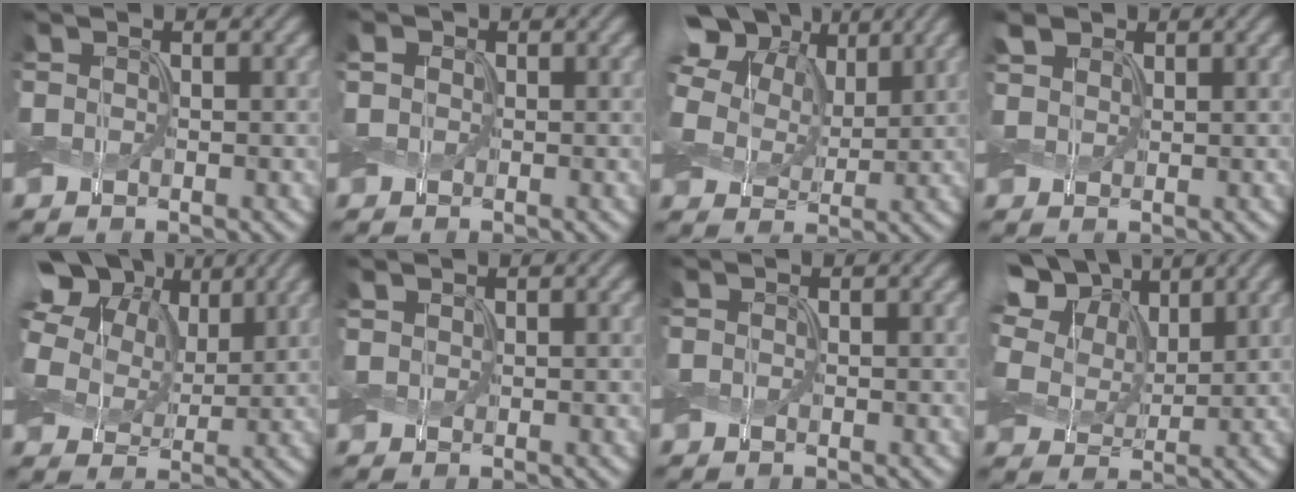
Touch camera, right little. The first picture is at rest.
{"total": 1.3, "force": [0.4, 1.1, 0.5], "torque": [-0.015, 0.007, 0.001]}
{"total": 12.0, "force": [3.5, 8.9, 7.2], "torque": [-0.191, 0.043, 0.058]}
{"total": 2.2, "force": [1.2, 1.5, 1.0], "torque": [-0.031, 0.006, 0.020]}
{"total": 13.3, "force": [4.0, 10.0, 7.9], "torque": [-0.212, 0.049, 0.069]}
{"total": 0.7, "force": [0.5, 0.4, 0.3], "torque": [-0.008, 0.003, 0.011]}
{"total": 0.0}
{"total": 11.9, "force": [4.8, 8.5, 6.8], "torque": [-0.153, 0.036, 0.065]}